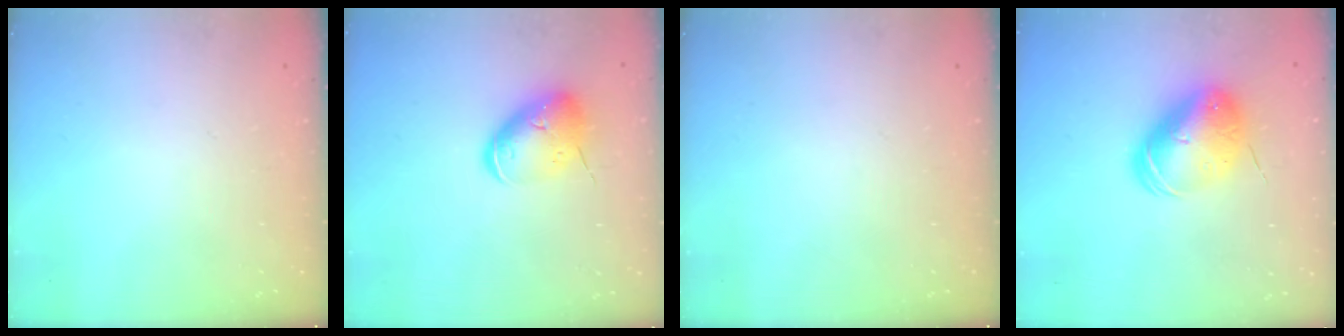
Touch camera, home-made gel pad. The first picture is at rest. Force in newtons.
{"total": 11.2, "press": 11.0, "slide": 1.9}
{"total": 0.0}
{"total": 9.3, "press": 9.2, "slide": 1.8}